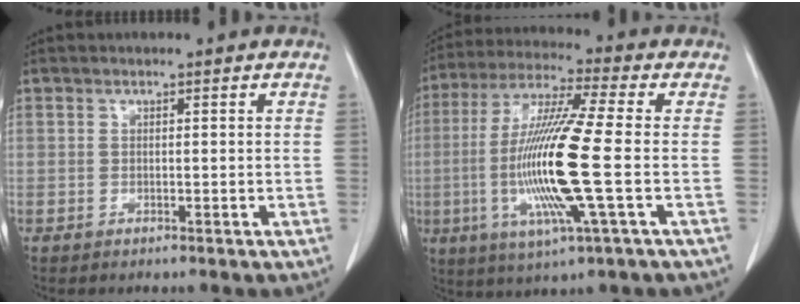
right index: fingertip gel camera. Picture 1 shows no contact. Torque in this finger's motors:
{"motor_torque": [2.14, 0.00, 1.06, 0.21]}